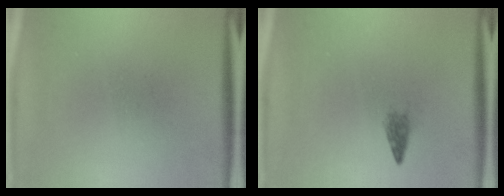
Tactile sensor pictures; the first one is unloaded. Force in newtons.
{"total": 1.3}